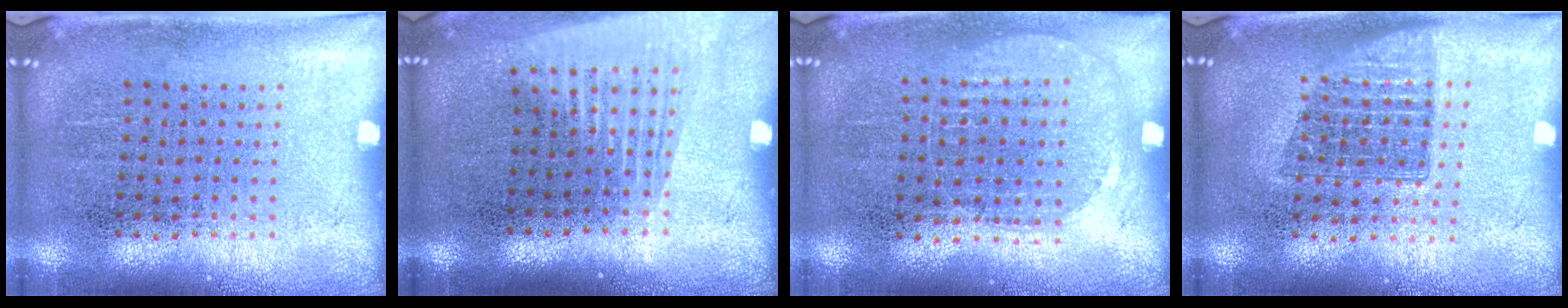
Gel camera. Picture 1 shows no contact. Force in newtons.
{"total": 1.4, "press": 1.2, "slide": 0.7}
{"total": 0.9, "press": 0.9, "slide": 0.3}
{"total": 1.4, "press": 1.1, "slide": 0.8}